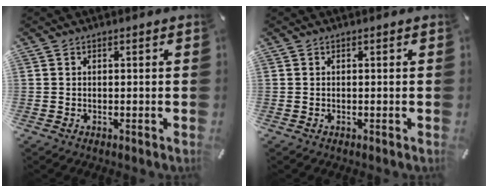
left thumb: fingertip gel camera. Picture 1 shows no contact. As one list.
[{"total": 0.0}]